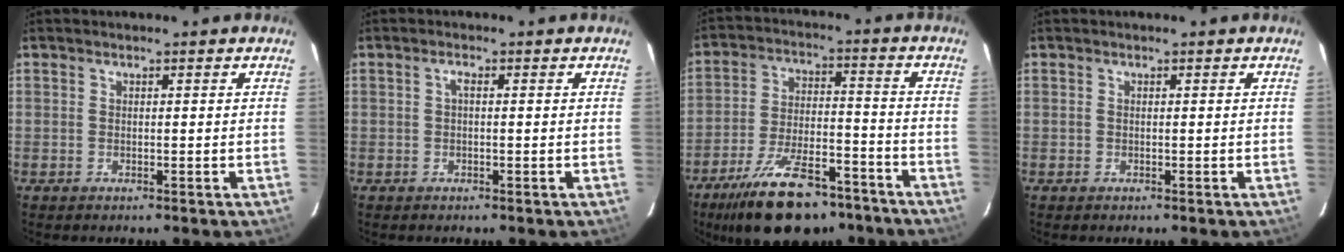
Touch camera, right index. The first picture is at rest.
{"total": 1.0, "force": [0.0, 0.3, 1.0], "torque": [-0.018, 0.006, -0.002]}
{"total": 19.8, "force": [-14.7, 8.0, 10.6], "torque": [-0.202, -0.008, -0.222]}
{"total": 0.0}